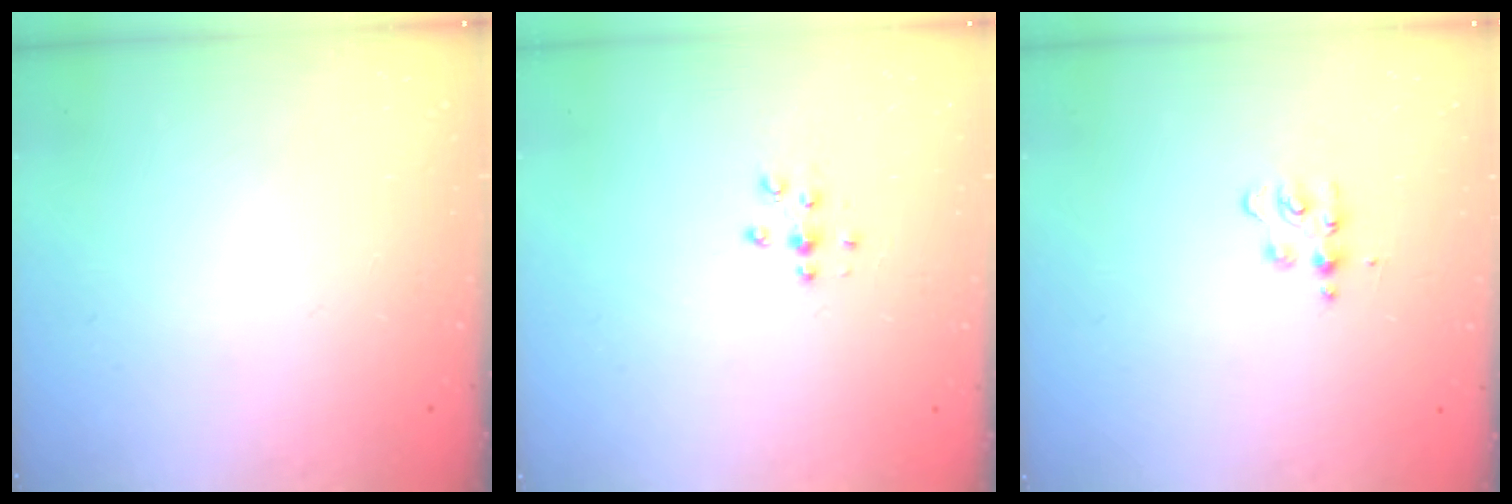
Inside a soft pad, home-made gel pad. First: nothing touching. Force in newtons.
{"total": 5.5, "press": 5.4, "slide": 1.1}
{"total": 6.4, "press": 6.4, "slide": 0.7}